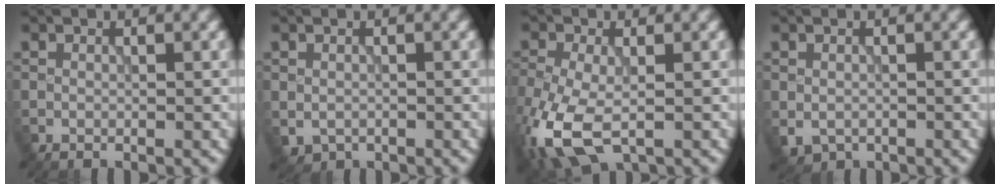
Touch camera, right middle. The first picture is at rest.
{"total": 1.3, "force": [-0.4, 1.1, 0.5], "torque": [-0.010, -0.008, -0.006]}
{"total": 8.2, "force": [-3.3, 4.2, 6.2], "torque": [-0.157, -0.024, -0.064]}
{"total": 1.8, "force": [-0.6, 1.4, 0.9], "torque": [-0.017, -0.010, -0.010]}